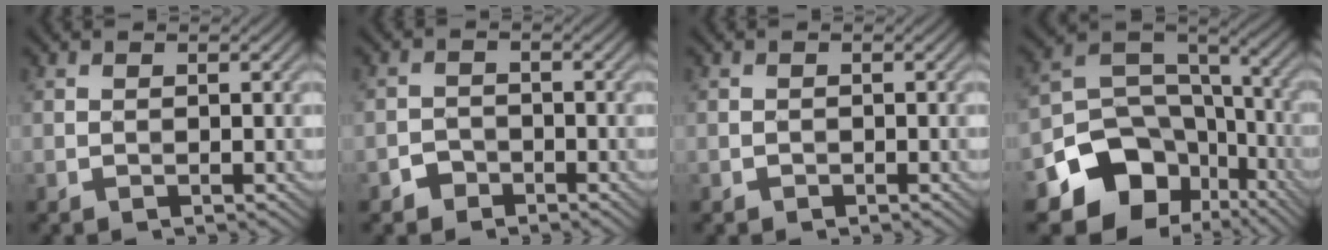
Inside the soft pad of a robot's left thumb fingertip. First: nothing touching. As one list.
[{"total": 2.1, "force": [-1.5, 1.4, 0.5], "torque": [-0.002, 0.004, -0.033]}, {"total": 0.5, "force": [-0.3, 0.4, 0.1], "torque": [0.001, -0.003, -0.005]}, {"total": 13.7, "force": [-6.9, 10.2, 5.9], "torque": [-0.140, -0.027, -0.113]}]